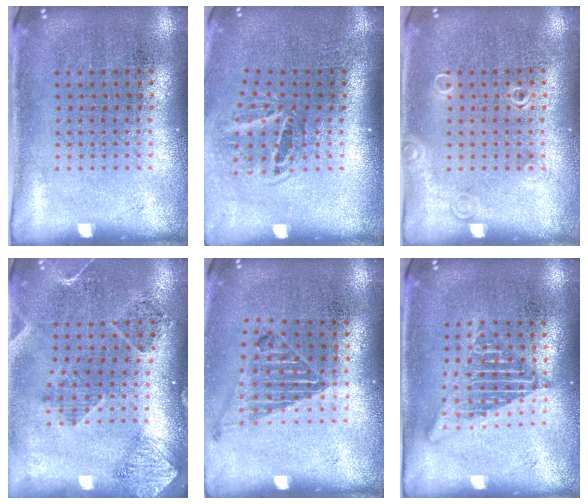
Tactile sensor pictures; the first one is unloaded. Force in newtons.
{"total": 1.8, "press": 1.2, "slide": 1.4}
{"total": 1.0, "press": 1.0, "slide": 0.3}
{"total": 1.5, "press": 1.4, "slide": 0.5}
{"total": 1.0, "press": 1.0, "slide": 0.2}
{"total": 2.6, "press": 2.6, "slide": 0.3}